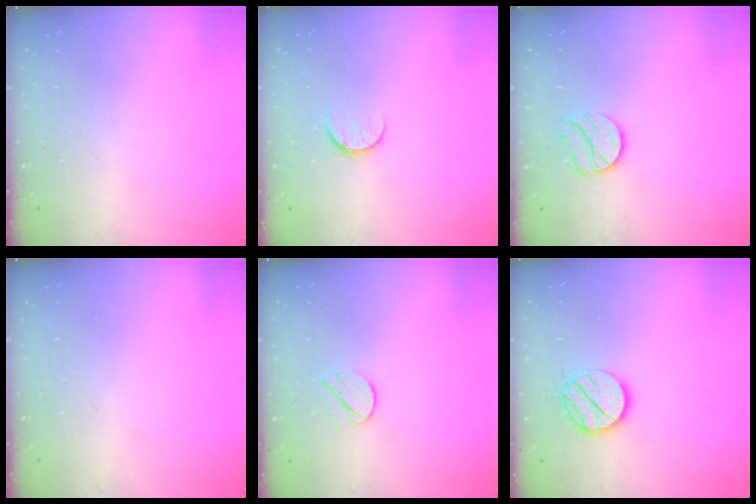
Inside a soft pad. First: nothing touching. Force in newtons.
{"total": 6.9, "press": 6.9, "slide": 0.6}
{"total": 9.8, "press": 9.8, "slide": 0.7}
{"total": 0.0}
{"total": 5.9, "press": 5.8, "slide": 0.6}
{"total": 11.5, "press": 11.4, "slide": 1.0}